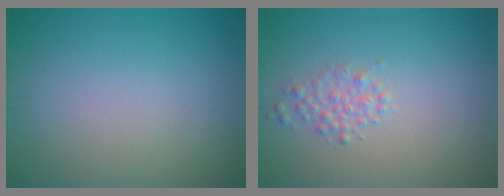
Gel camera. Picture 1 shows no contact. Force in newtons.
{"total": 1.5, "press": 1.5, "slide": 0.1}